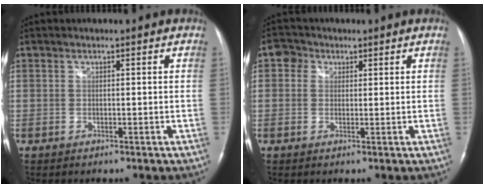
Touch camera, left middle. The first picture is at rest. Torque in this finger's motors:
{"motor_torque": [0.16, -0.05, -0.08, 0.01]}